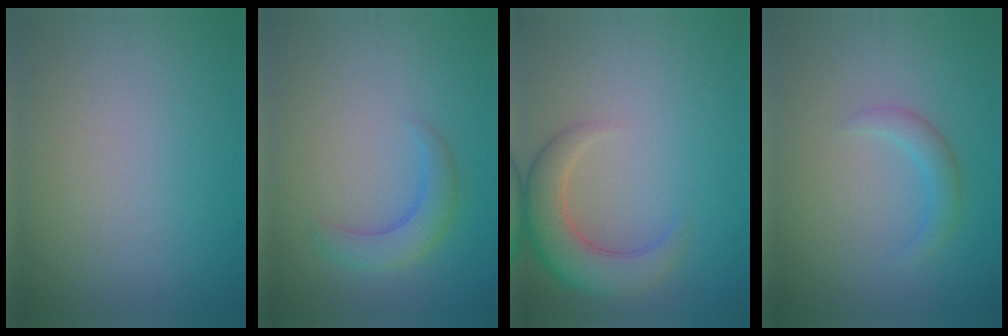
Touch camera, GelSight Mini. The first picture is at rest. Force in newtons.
{"total": 2.7, "press": 2.7, "slide": 0.1}
{"total": 4.7, "press": 4.7, "slide": 0.3}
{"total": 1.8, "press": 1.8, "slide": 0.1}